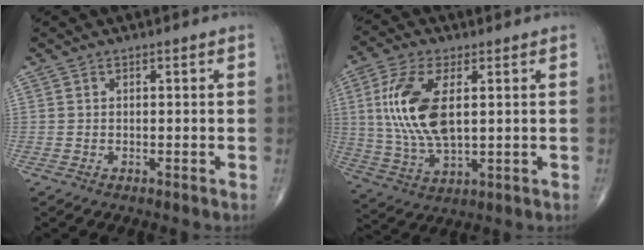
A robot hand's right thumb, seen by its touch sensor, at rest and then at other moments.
{"total": 14.1, "force": [2.5, 6.6, 12.2], "torque": [-0.259, -0.008, 0.054]}